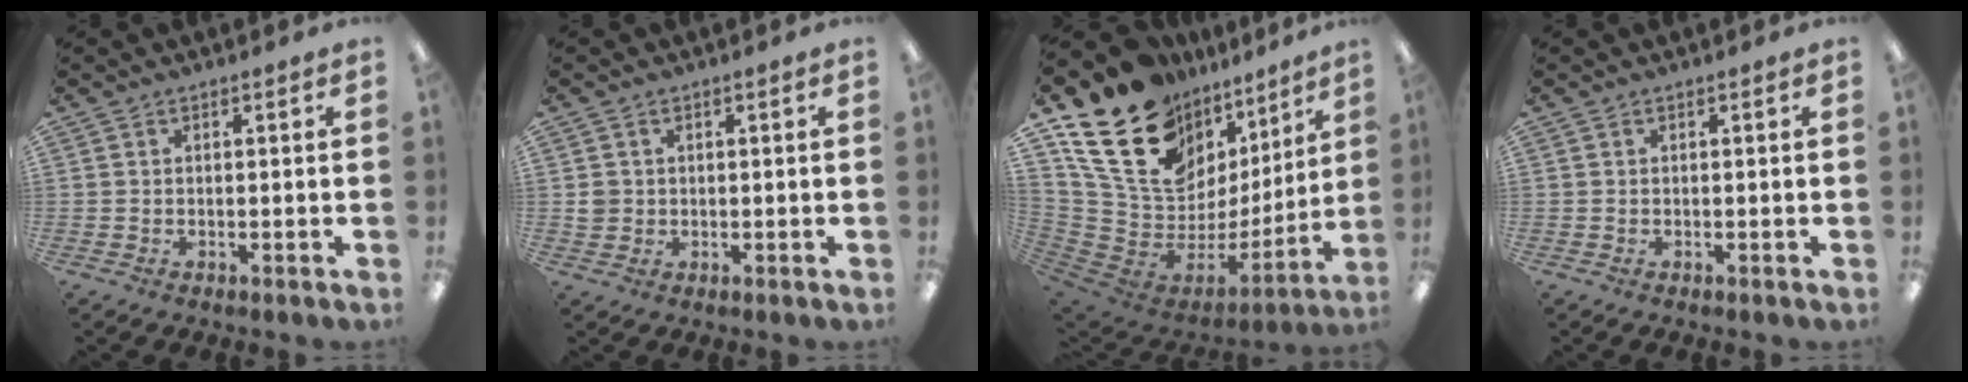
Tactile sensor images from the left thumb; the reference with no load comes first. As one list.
[{"total": 2.4, "force": [0.3, 2.3, 0.7], "torque": [-0.014, 0.005, 0.005]}, {"total": 20.8, "force": [13.2, 12.8, 9.7], "torque": [-0.182, -0.094, 0.260]}, {"total": 0.0}]